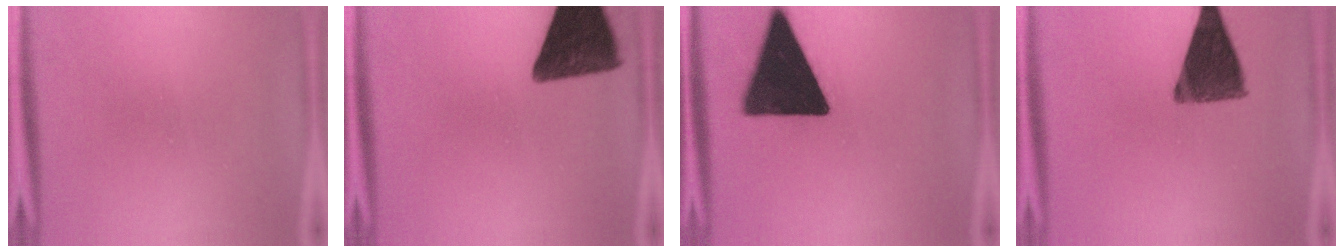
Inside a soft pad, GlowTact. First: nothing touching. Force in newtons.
{"total": 13.4}
{"total": 18.8}
{"total": 11.5}